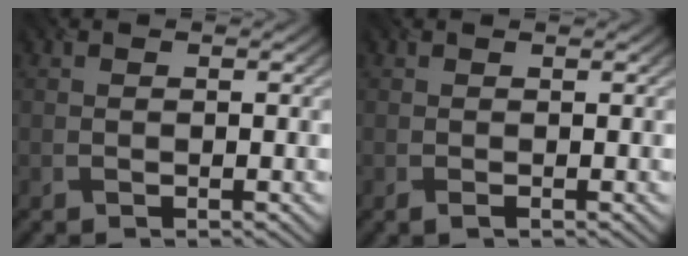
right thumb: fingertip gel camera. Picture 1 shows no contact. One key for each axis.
{"total": 0.6, "fx": 0.1, "fy": 0.0, "fz": 0.5, "tx": -0.012, "ty": -0.001, "tz": 0.001}